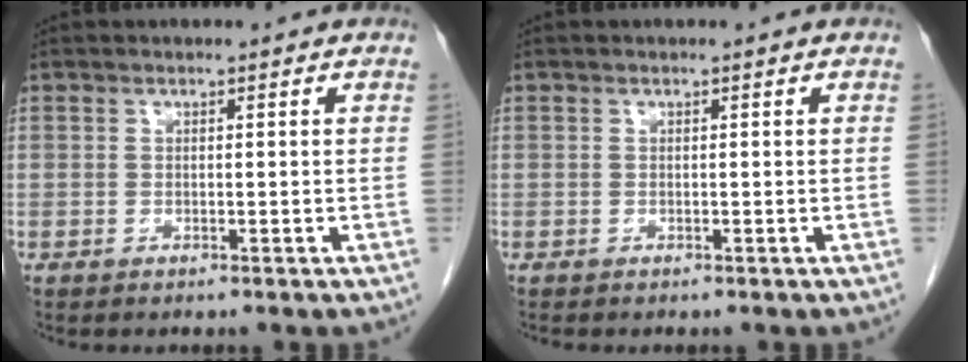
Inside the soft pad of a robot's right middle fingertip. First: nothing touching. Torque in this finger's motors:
{"motor_torque": [0.00, 0.00, -0.05, -0.01]}